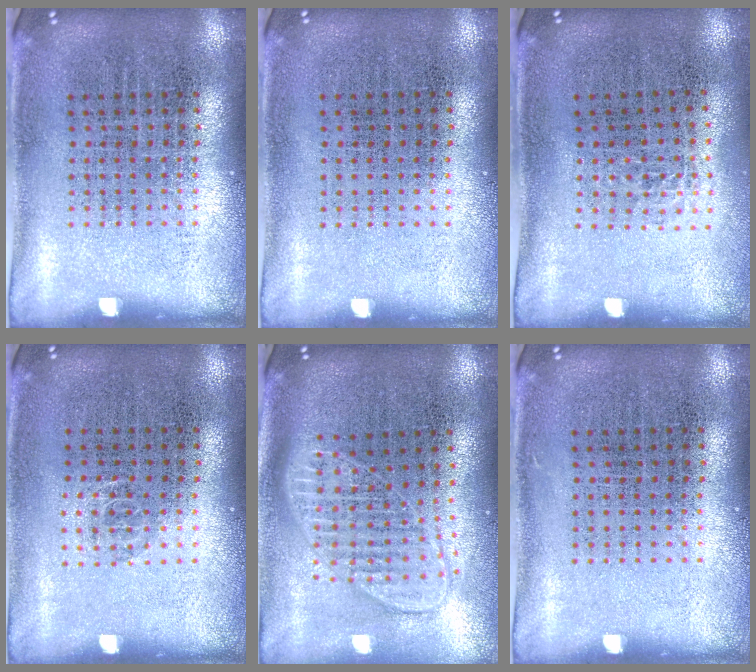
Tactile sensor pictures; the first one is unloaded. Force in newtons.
{"total": 0.0}
{"total": 0.6, "press": 0.5, "slide": 0.5}
{"total": 0.6, "press": 0.4, "slide": 0.4}
{"total": 1.9, "press": 1.6, "slide": 1.1}
{"total": 0.0}